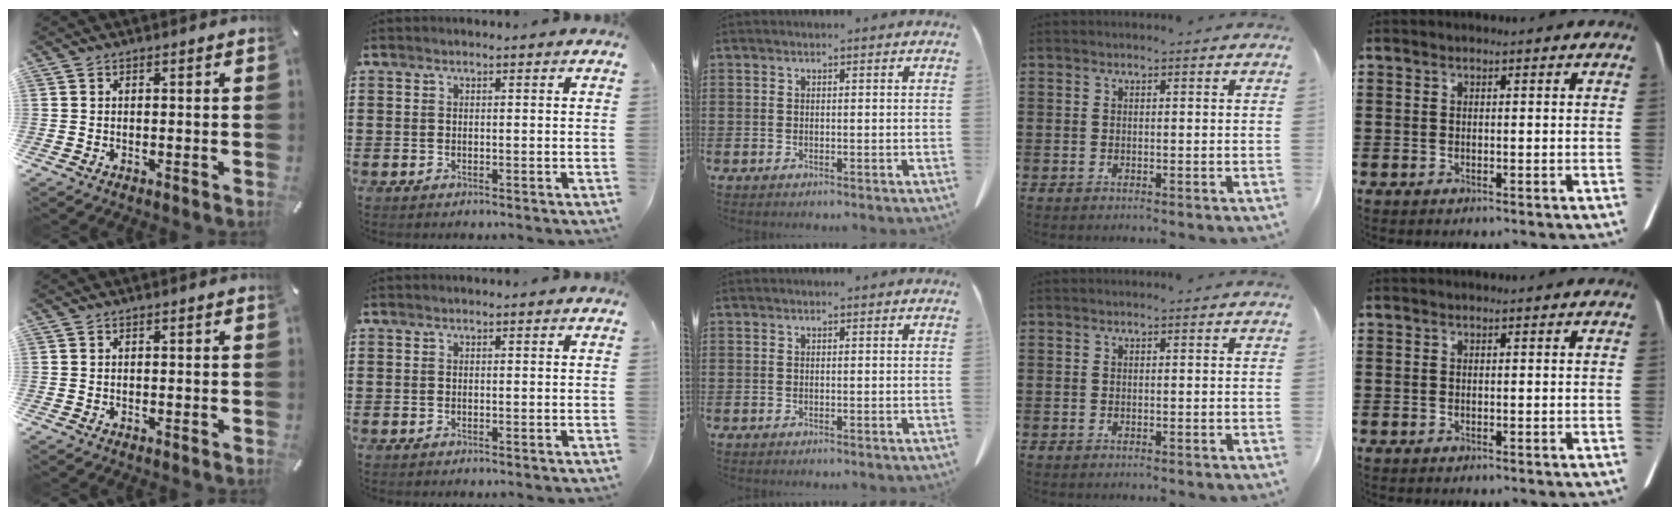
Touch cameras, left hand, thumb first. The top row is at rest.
{}